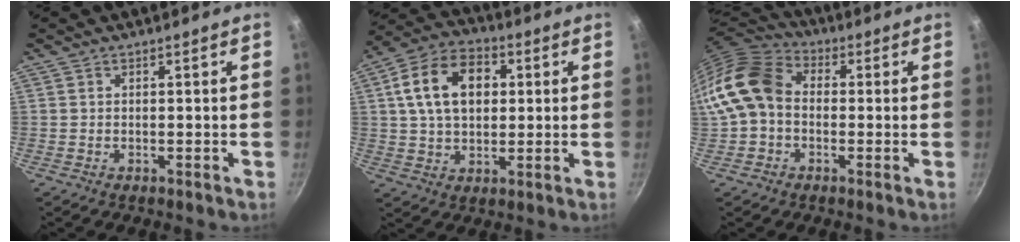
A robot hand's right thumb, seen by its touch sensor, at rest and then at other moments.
{"total": 14.9, "force": [3.3, 10.2, 10.4], "torque": [-0.160, 0.013, 0.045]}
{"total": 13.9, "force": [-0.5, 10.6, 9.0], "torque": [-0.154, 0.034, -0.026]}